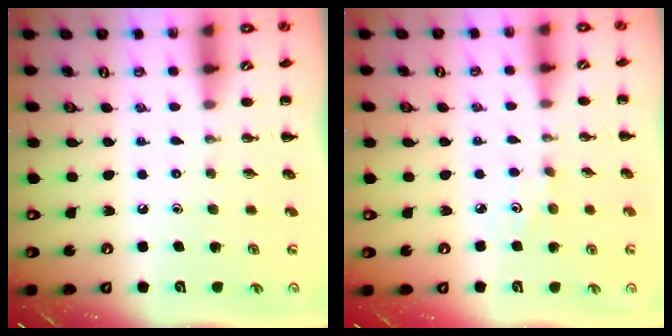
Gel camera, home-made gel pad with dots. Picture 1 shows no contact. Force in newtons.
{"total": 1.5, "press": 1.4, "slide": 0.5}